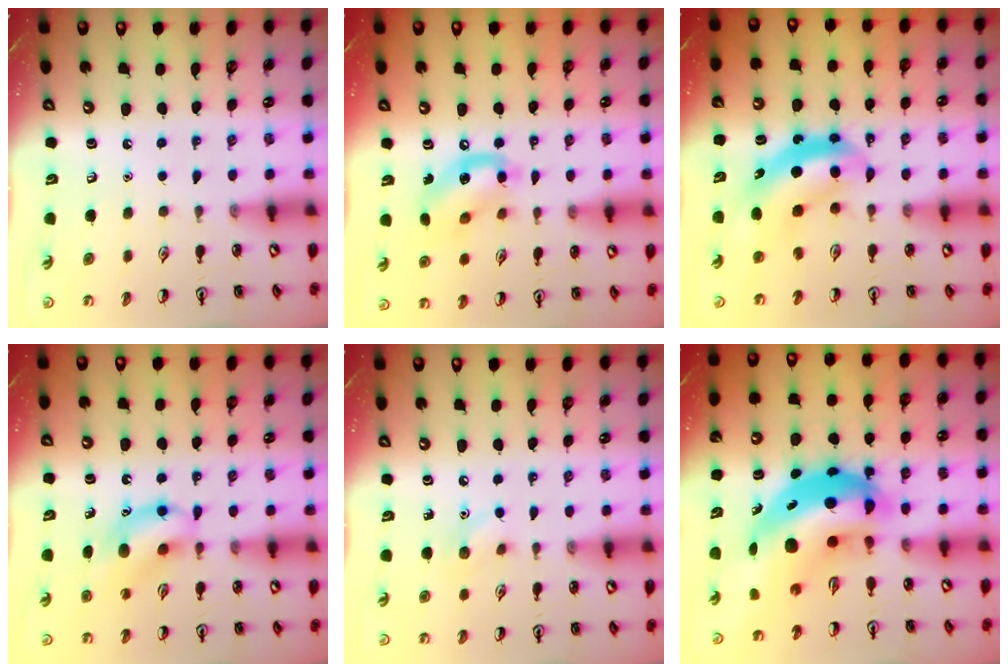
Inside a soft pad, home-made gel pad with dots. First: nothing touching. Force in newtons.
{"total": 13.1, "press": 12.7, "slide": 3.0}
{"total": 6.4, "press": 6.2, "slide": 1.8}
{"total": 12.2, "press": 12.0, "slide": 1.8}
{"total": 6.2, "press": 6.0, "slide": 1.5}
{"total": 14.6, "press": 14.1, "slide": 4.1}